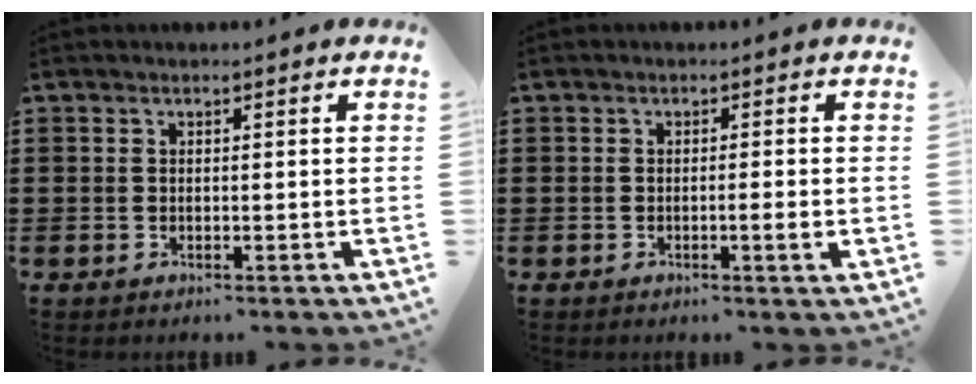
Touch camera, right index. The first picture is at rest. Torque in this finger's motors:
{"motor_torque": [0.33, 0.01, 0.01, 0.05]}